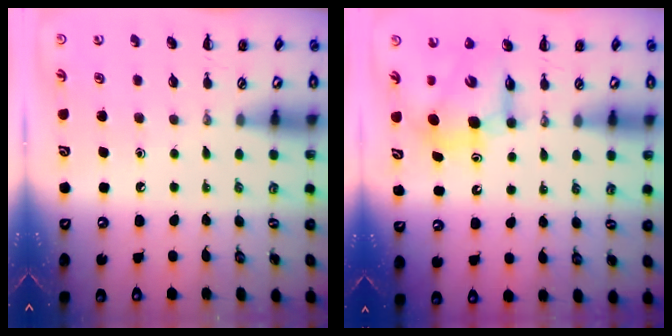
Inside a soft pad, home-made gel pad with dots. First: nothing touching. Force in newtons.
{"total": 8.2, "press": 7.9, "slide": 2.5}